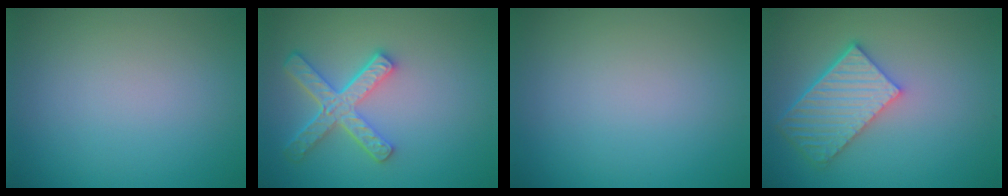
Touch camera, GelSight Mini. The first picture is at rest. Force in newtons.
{"total": 5.1, "press": 3.8, "slide": 3.3}
{"total": 0.0}
{"total": 5.7, "press": 4.7, "slide": 3.3}